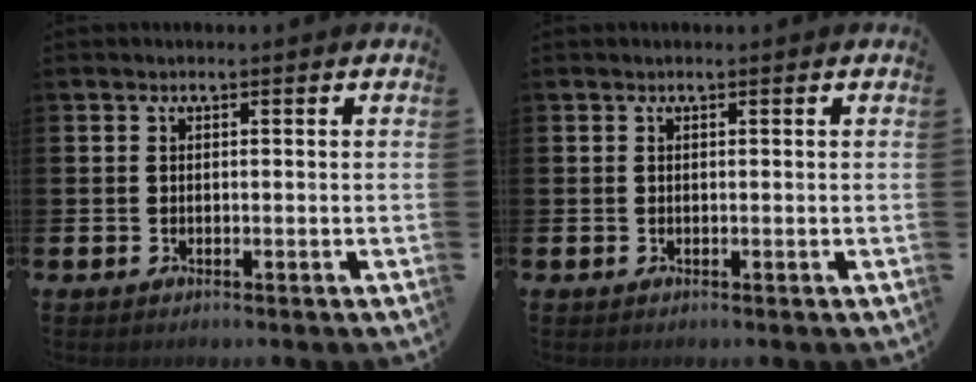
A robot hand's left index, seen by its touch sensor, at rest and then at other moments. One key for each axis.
{"total": 0.0}